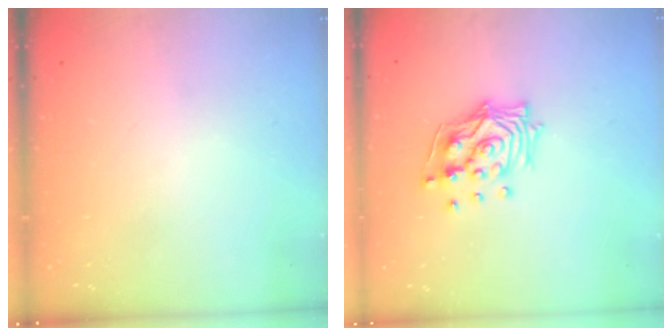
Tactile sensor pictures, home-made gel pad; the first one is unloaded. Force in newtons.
{"total": 12.9, "press": 12.7, "slide": 2.2}